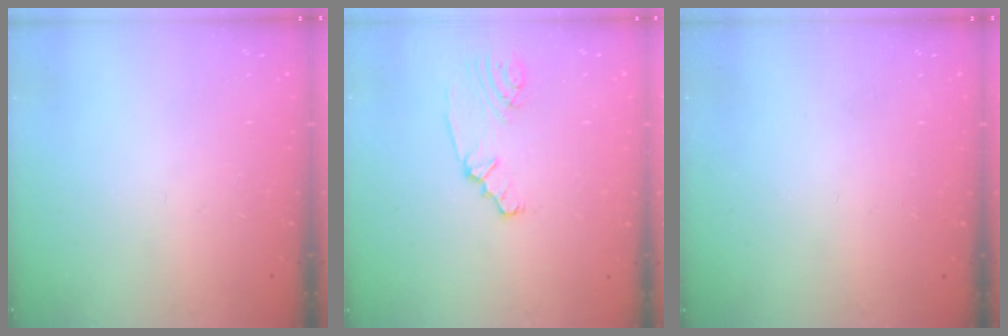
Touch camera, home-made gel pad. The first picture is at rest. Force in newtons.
{"total": 2.3, "press": 2.3, "slide": 0.2}
{"total": 0.0}